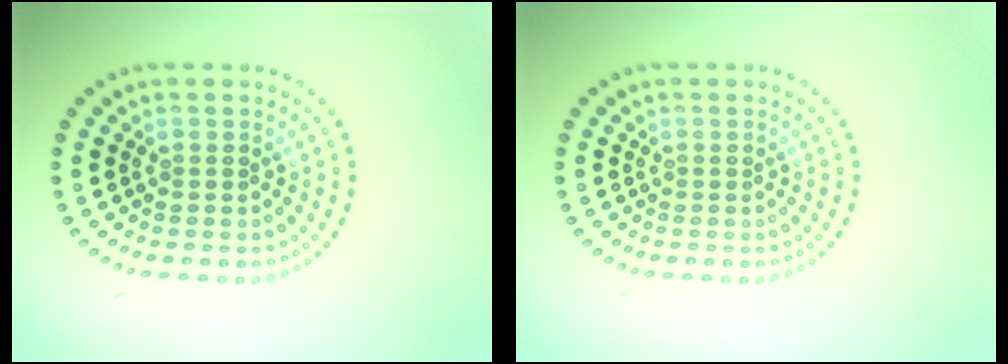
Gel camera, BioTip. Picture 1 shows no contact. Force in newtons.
{"total": 0.0}